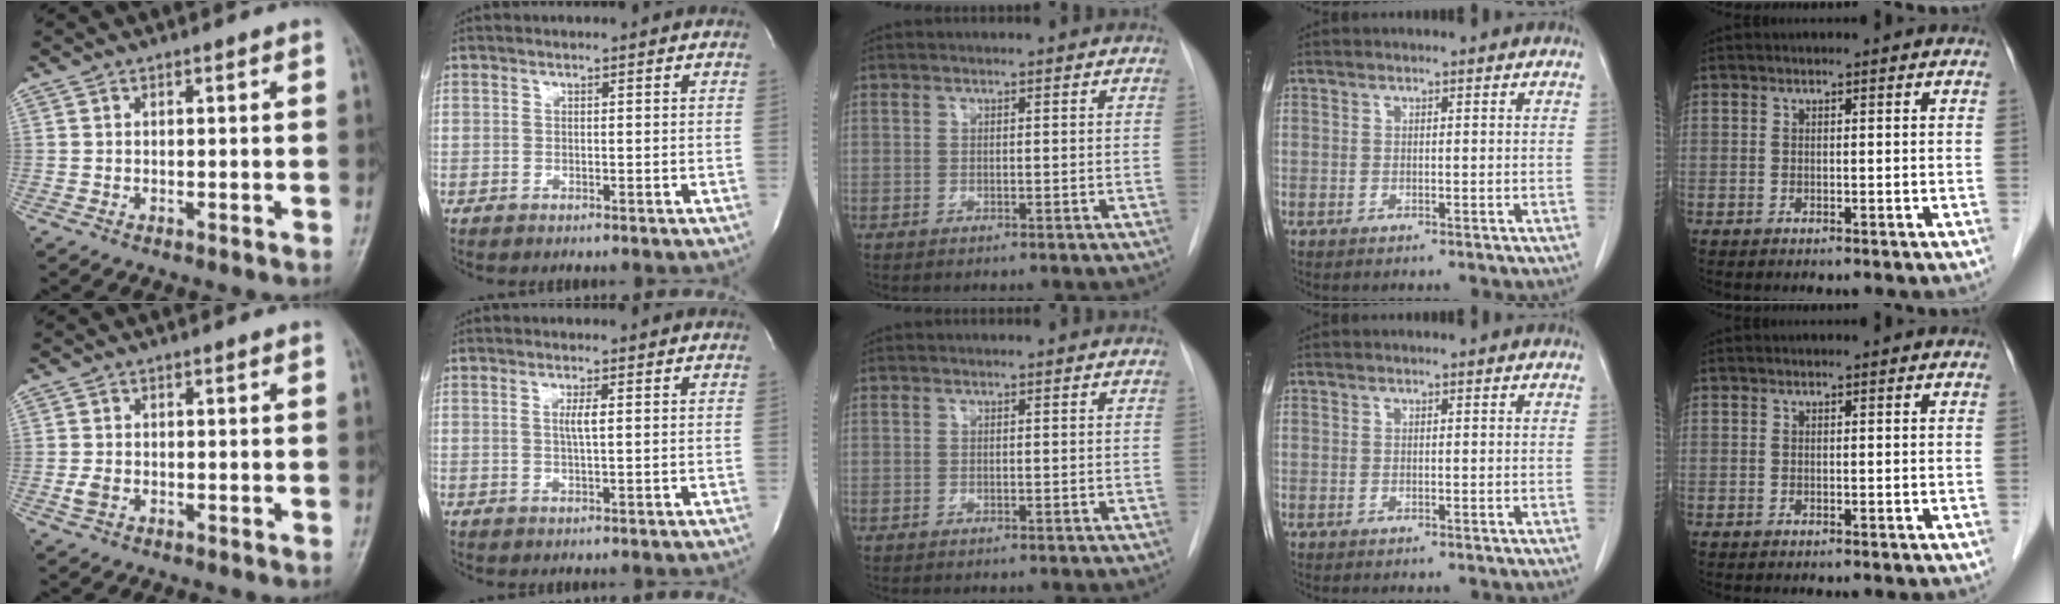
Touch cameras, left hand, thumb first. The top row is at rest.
{"thumb": {"total": 1.8, "force": [-0.4, 1.3, 1.3], "torque": [-0.028, 0.000, -0.008]}, "index": {"total": 2.0, "force": [0.4, -0.1, 1.9], "torque": [-0.042, -0.001, 0.008]}}